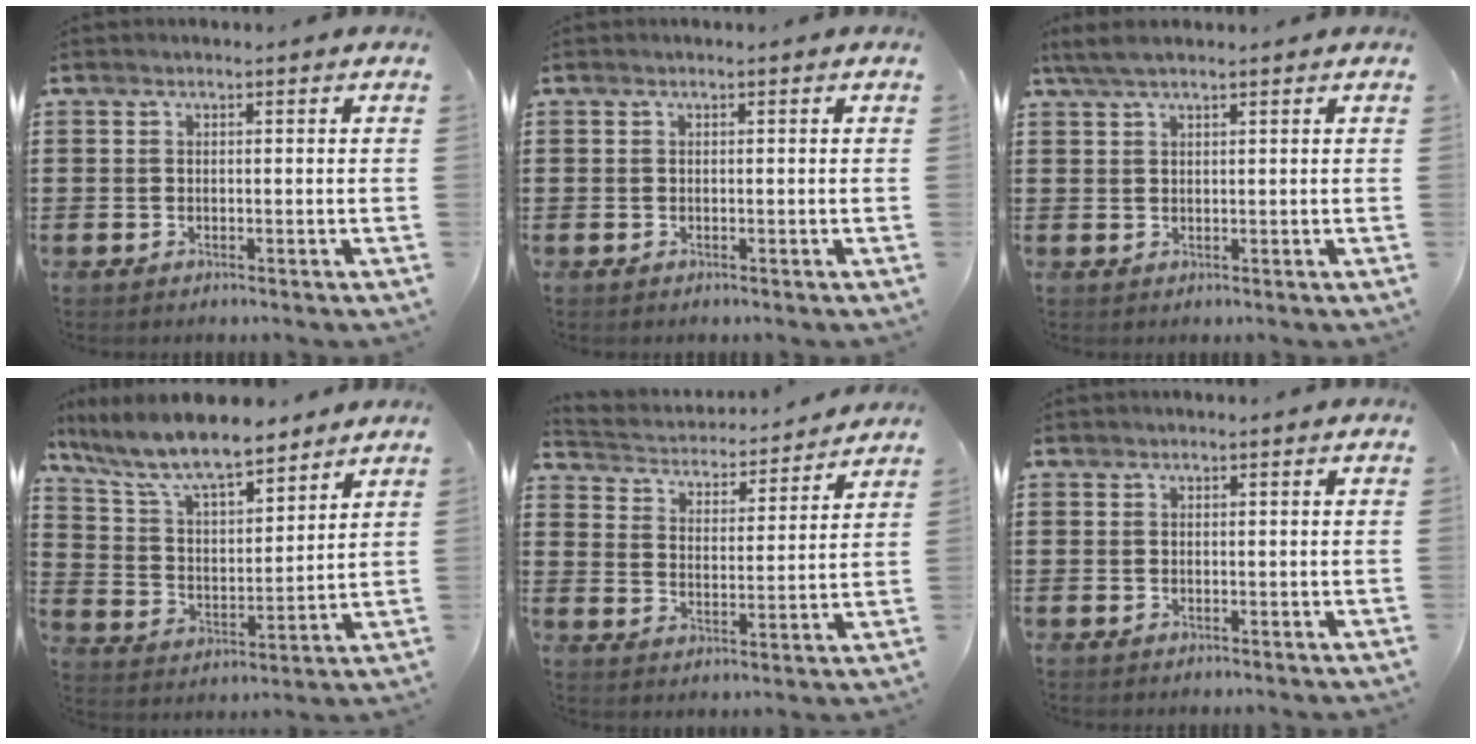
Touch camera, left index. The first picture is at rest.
{"total": 0.0}
{"total": 3.1, "force": [2.1, 0.5, 2.1], "torque": [-0.045, 0.003, 0.040]}
{"total": 10.1, "force": [8.6, 2.0, 4.8], "torque": [-0.128, -0.041, 0.151]}
{"total": 3.1, "force": [3.1, 0.5, 0.0], "torque": [-0.023, -0.031, 0.044]}
{"total": 0.0}